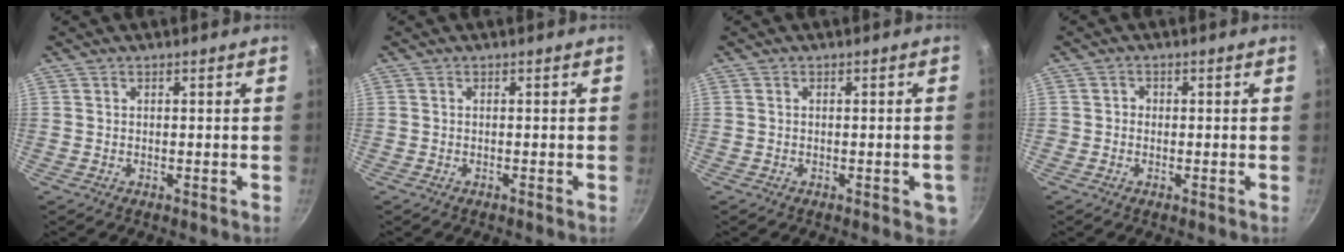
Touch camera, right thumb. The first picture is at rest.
{"total": 0.0}
{"total": 5.0, "force": [-1.3, 2.0, 4.3], "torque": [-0.027, 0.002, -0.016]}
{"total": 1.3, "force": [-0.3, 1.2, 0.3], "torque": [0.001, 0.002, -0.009]}